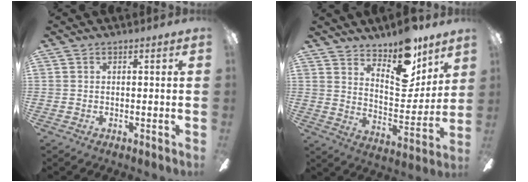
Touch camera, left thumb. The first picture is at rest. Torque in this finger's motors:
{"motor_torque": [0.22, 0.20, 0.20, -0.09, 0.04]}